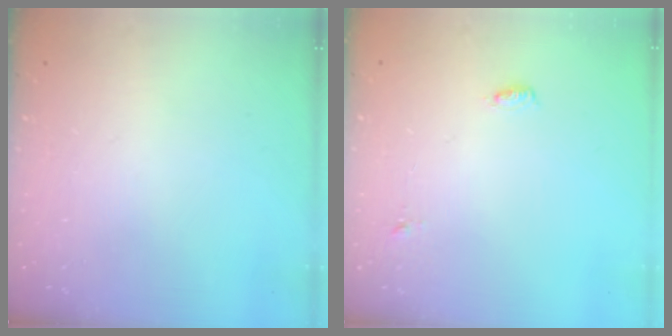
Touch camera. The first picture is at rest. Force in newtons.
{"total": 5.0, "press": 4.1, "slide": 2.8}